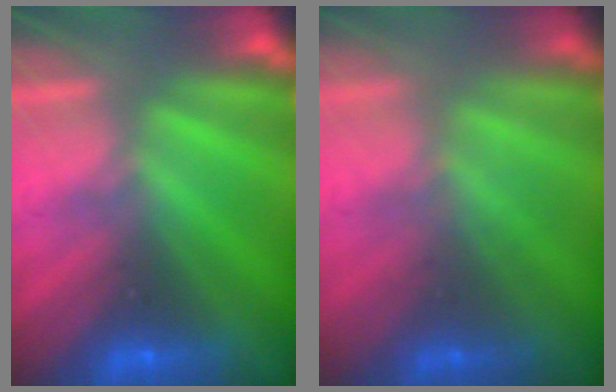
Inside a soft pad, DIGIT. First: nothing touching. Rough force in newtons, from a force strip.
{"total": 1.8}